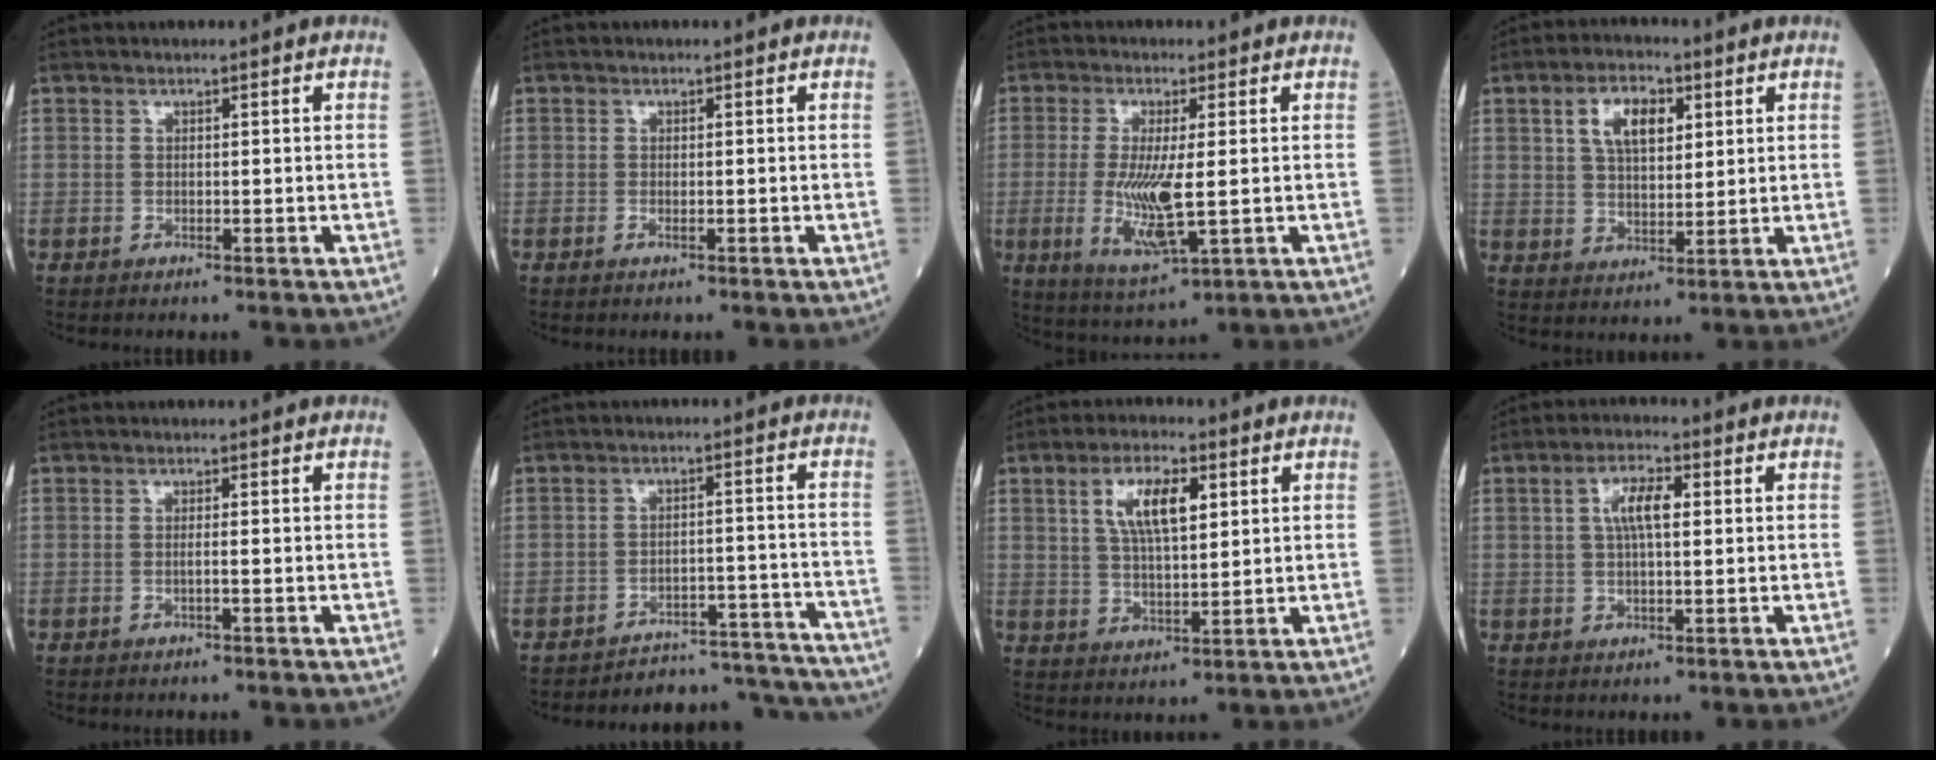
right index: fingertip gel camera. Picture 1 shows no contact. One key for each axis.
{"total": 0.6, "fx": -0.2, "fy": 0.1, "fz": 0.5, "tx": -0.013, "ty": -0.002, "tz": -0.003}
{"total": 9.0, "fx": -0.8, "fy": 1.5, "fz": 8.8, "tx": -0.186, "ty": -0.025, "tz": -0.010}
{"total": 7.4, "fx": 2.9, "fy": 3.6, "fz": 5.8, "tx": -0.109, "ty": 0.013, "tz": 0.056}
{"total": 1.0, "fx": -0.2, "fy": -0.2, "fz": 0.9, "tx": -0.020, "ty": -0.001, "tz": -0.004}
{"total": 14.2, "fx": -14.1, "fy": 2.0, "fz": -0.1, "tx": 0.027, "ty": 0.040, "tz": -0.174}
{"total": 8.2, "fx": 3.1, "fy": 2.6, "fz": 7.2, "tx": -0.136, "ty": 0.008, "tz": 0.059}
{"total": 5.4, "fx": 1.3, "fy": 1.5, "fz": 5.0, "tx": -0.098, "ty": 0.012, "tz": 0.025}